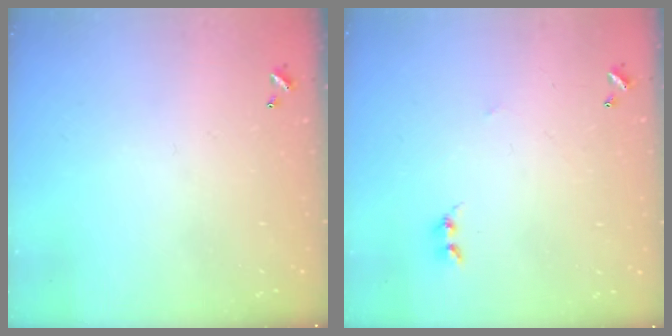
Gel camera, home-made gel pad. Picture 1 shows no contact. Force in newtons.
{"total": 2.8, "press": 2.7, "slide": 0.4}